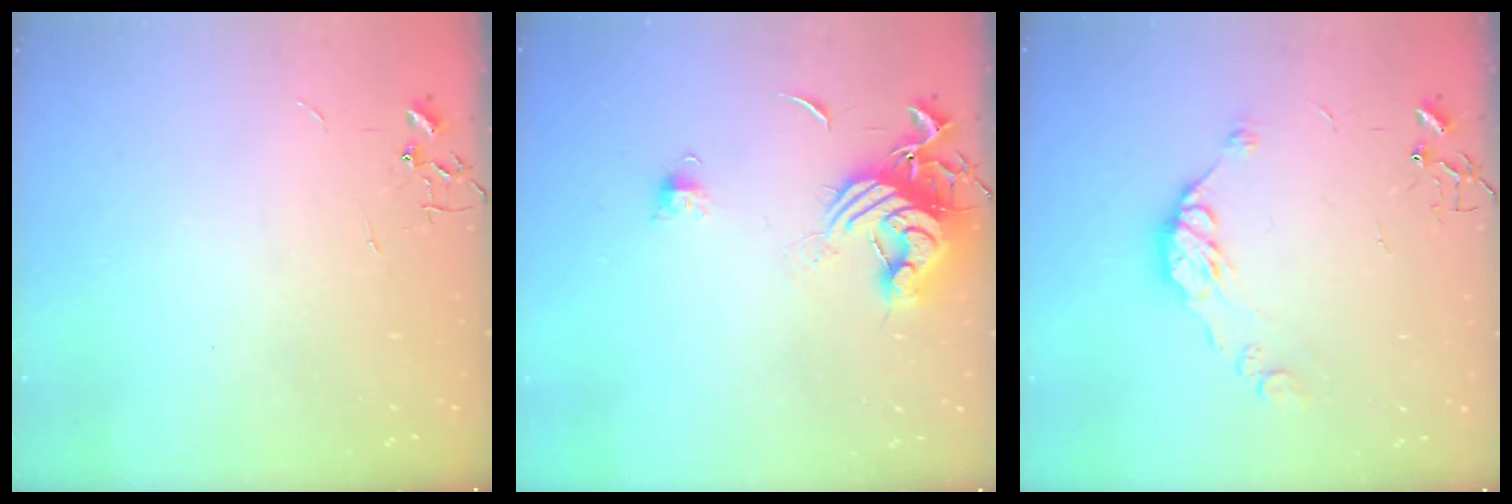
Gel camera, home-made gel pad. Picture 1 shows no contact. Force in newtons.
{"total": 12.3, "press": 12.3, "slide": 1.3}
{"total": 9.6, "press": 9.6, "slide": 0.6}